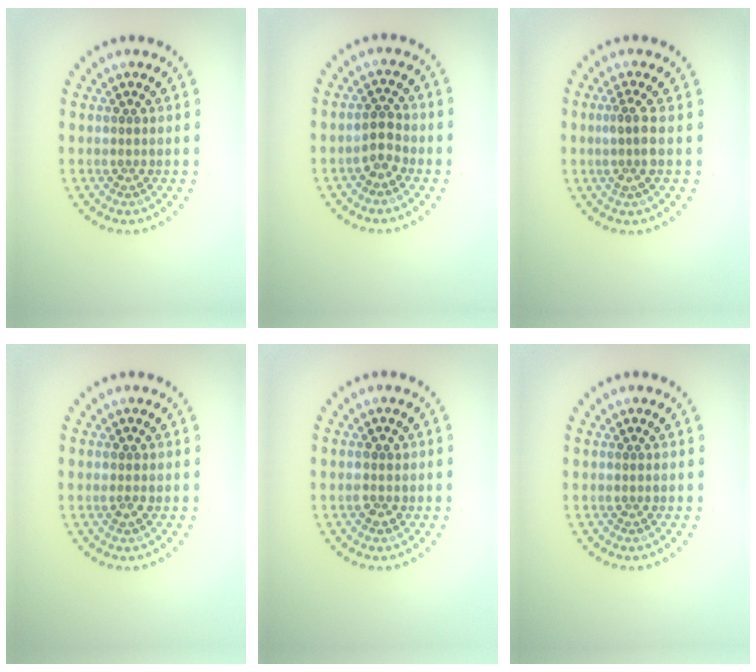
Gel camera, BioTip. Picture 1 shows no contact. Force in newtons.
{"total": 1.8, "press": 1.7, "slide": 0.7}
{"total": 1.9, "press": 1.4, "slide": 1.2}
{"total": 0.8, "press": 0.8, "slide": 0.1}
{"total": 1.5, "press": 1.5, "slide": 0.3}
{"total": 0.0}